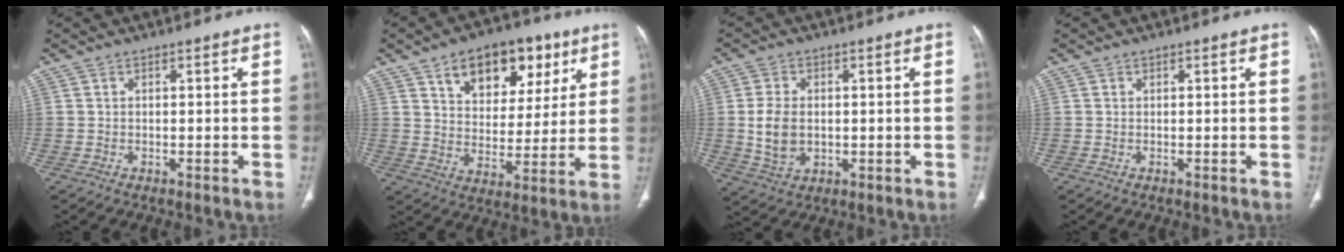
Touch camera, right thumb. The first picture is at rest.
{"total": 16.5, "force": [8.7, 10.3, 9.6], "torque": [-0.089, -0.024, 0.136]}
{"total": 7.3, "force": [0.0, 5.0, 5.3], "torque": [-0.100, 0.000, 0.008]}
{"total": 0.0}